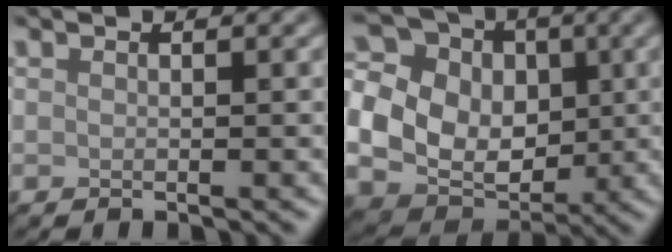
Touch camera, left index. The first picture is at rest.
{"total": 14.2, "force": [0.9, 12.2, 7.3], "torque": [-0.182, 0.017, 0.005]}